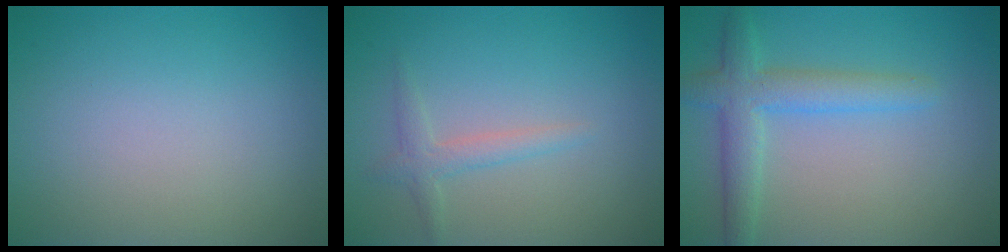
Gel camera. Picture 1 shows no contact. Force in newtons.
{"total": 1.6, "press": 1.6, "slide": 0.1}
{"total": 2.9, "press": 2.9, "slide": 0.1}